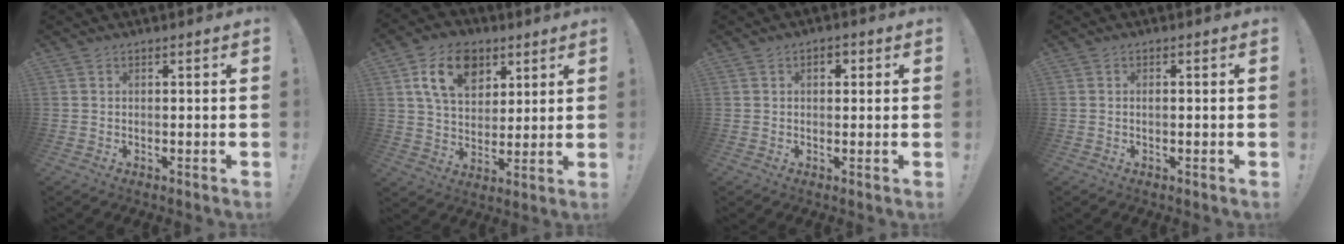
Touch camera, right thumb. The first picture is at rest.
{"total": 14.8, "force": [6.7, 10.1, 8.4], "torque": [-0.137, -0.014, 0.128]}
{"total": 2.3, "force": [0.4, 1.5, 1.8], "torque": [-0.013, -0.002, 0.000]}
{"total": 0.9, "force": [-0.3, 0.1, 0.9], "torque": [-0.020, 0.003, -0.005]}